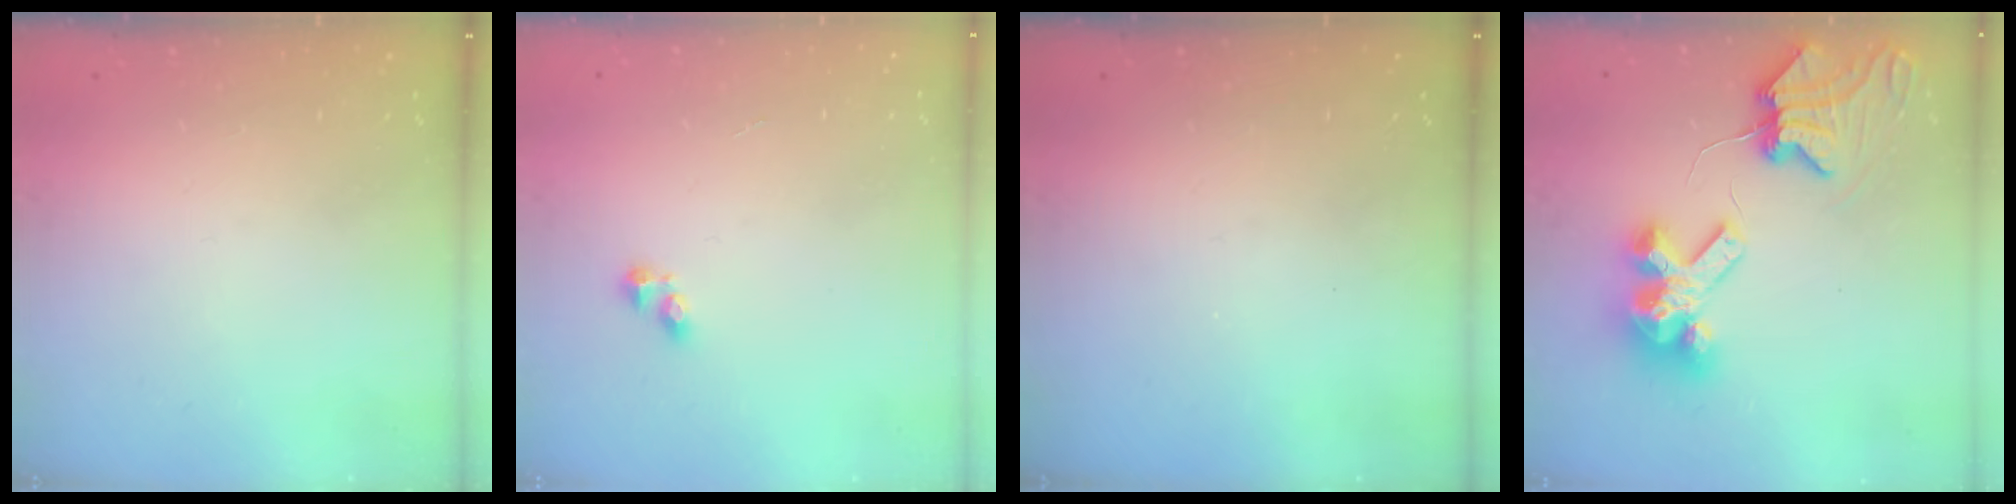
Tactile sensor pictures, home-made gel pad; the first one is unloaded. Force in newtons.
{"total": 2.5, "press": 2.5, "slide": 0.3}
{"total": 0.0}
{"total": 10.2, "press": 10.1, "slide": 1.4}